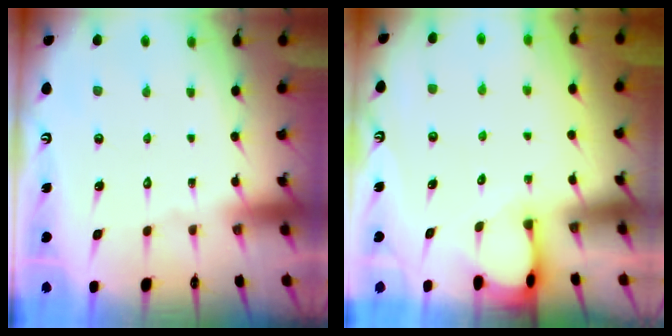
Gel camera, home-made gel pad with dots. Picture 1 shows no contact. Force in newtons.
{"total": 2.0, "press": 1.9, "slide": 0.3}